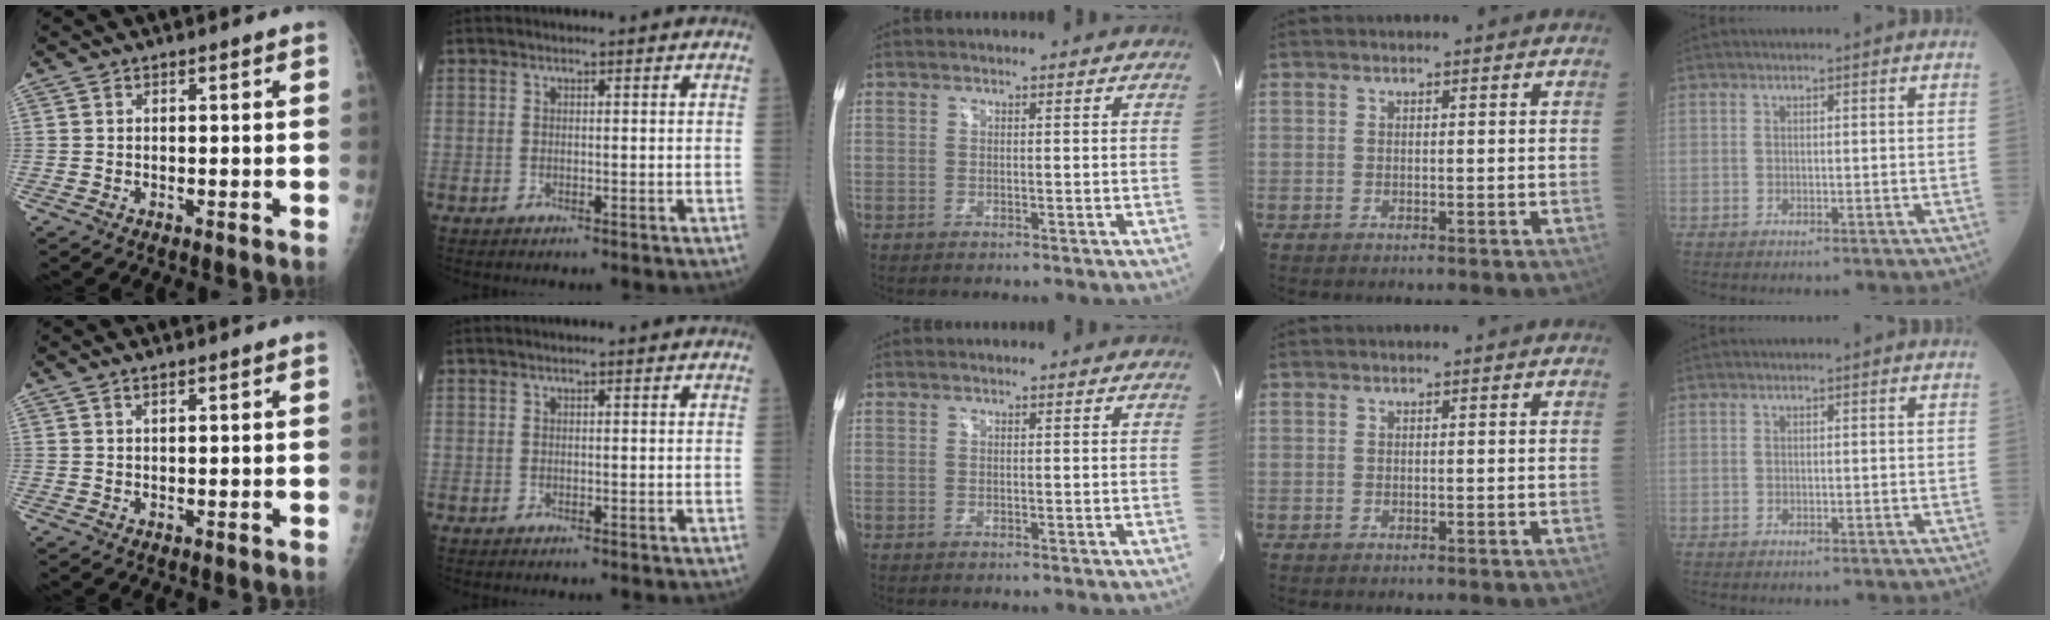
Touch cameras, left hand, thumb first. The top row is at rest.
{"thumb": {"total": 1.0, "force": [0.7, 0.2, 0.7], "torque": [-0.012, 0.000, 0.014]}, "index": {"total": 1.1, "force": [1.0, 0.0, 0.6], "torque": [-0.010, 0.017, 0.017]}}